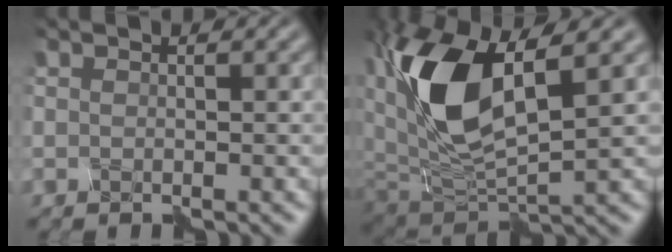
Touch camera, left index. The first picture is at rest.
{"total": 10.4, "force": [2.2, 4.7, 9.0], "torque": [-0.191, 0.001, 0.042]}